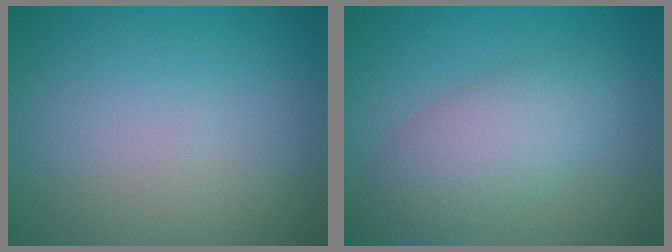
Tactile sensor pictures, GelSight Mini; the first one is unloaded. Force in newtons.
{"total": 5.3, "press": 5.3, "slide": 0.4}